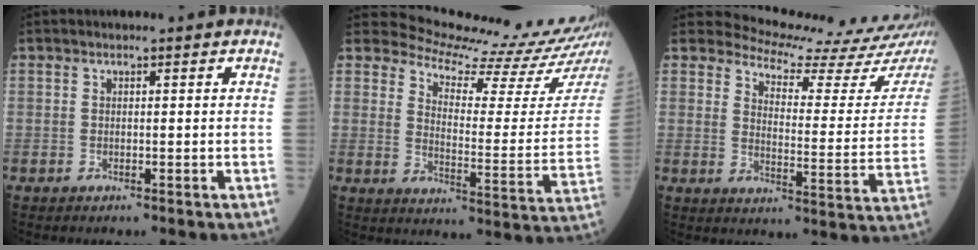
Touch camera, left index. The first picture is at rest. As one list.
[{"total": 15.7, "force": [15.2, -0.9, 3.7], "torque": [-0.062, -0.114, 0.191]}, {"total": 16.9, "force": [16.1, 2.1, 4.6], "torque": [-0.063, -0.093, 0.174]}]